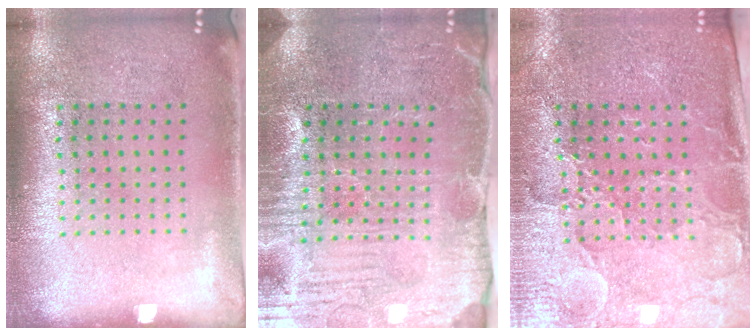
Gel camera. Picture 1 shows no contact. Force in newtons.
{"total": 3.9, "press": 3.9, "slide": 0.4}
{"total": 3.5, "press": 3.2, "slide": 1.3}